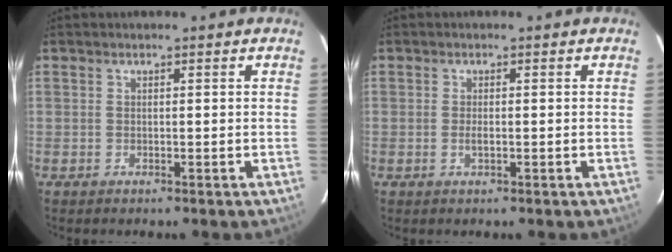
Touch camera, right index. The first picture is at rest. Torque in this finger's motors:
{"motor_torque": [0.51, -0.10, 0.22, 0.04]}